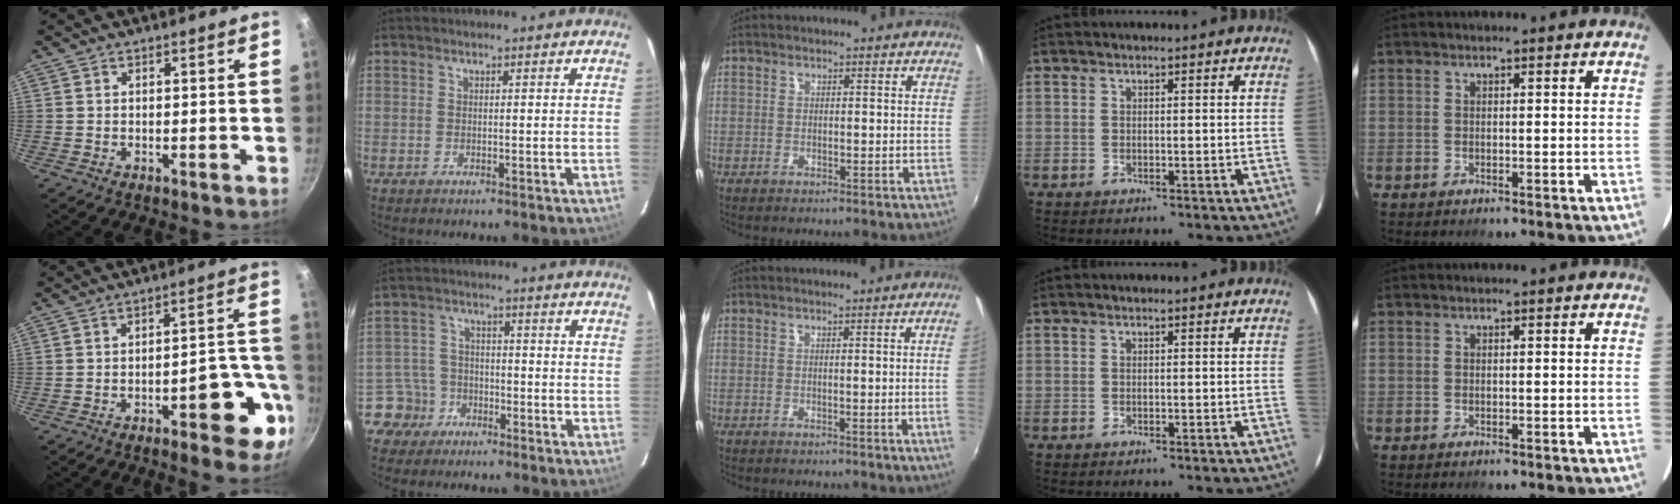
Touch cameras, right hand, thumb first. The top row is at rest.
{"thumb": {"total": 11.4, "force": [-5.0, 4.1, 9.4], "torque": [-0.084, 0.046, -0.060]}, "index": {"total": 5.5, "force": [-3.5, 4.3, -0.2], "torque": [-0.011, 0.025, -0.070]}, "middle": {"total": 3.2, "force": [-0.1, -1.7, 2.7], "torque": [-0.047, -0.011, 0.006]}}